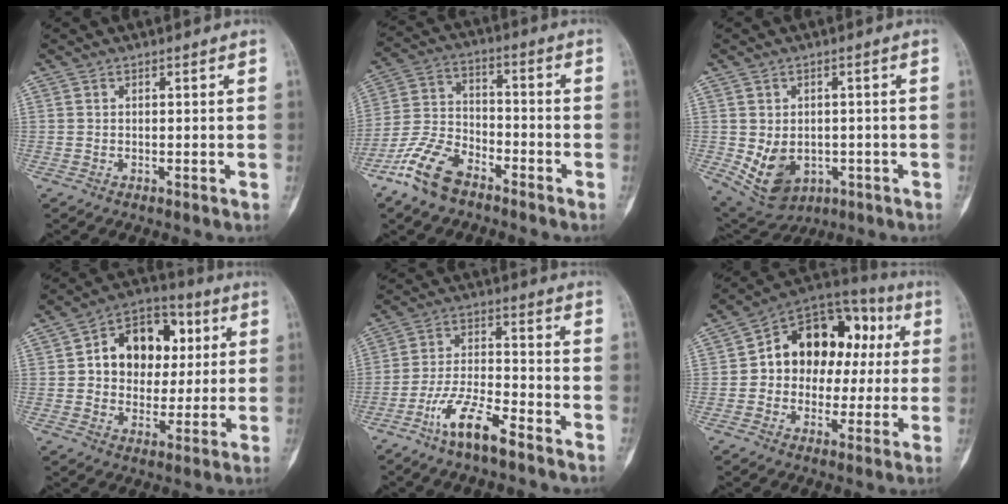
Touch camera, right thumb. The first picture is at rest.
{"total": 11.6, "force": [-7.9, 5.8, 6.2], "torque": [-0.133, 0.042, -0.161]}
{"total": 9.8, "force": [-2.4, 7.4, 6.0], "torque": [-0.084, 0.006, -0.016]}
{"total": 15.4, "force": [3.1, 11.5, 9.7], "torque": [-0.095, 0.013, 0.046]}
{"total": 10.0, "force": [-6.6, 2.6, 7.1], "torque": [-0.147, 0.037, -0.125]}
{"total": 18.4, "force": [1.9, 13.9, 11.9], "torque": [-0.109, 0.046, 0.026]}